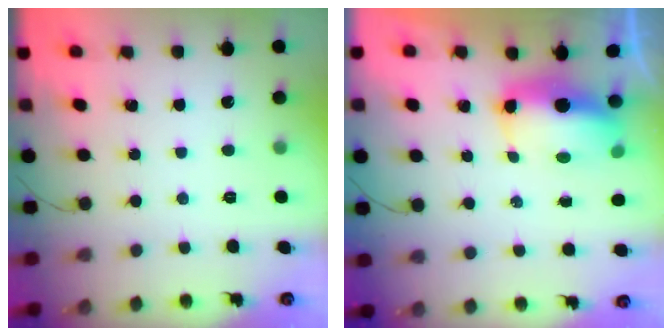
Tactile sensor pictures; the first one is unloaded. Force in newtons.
{"total": 8.5, "press": 8.4, "slide": 1.0}